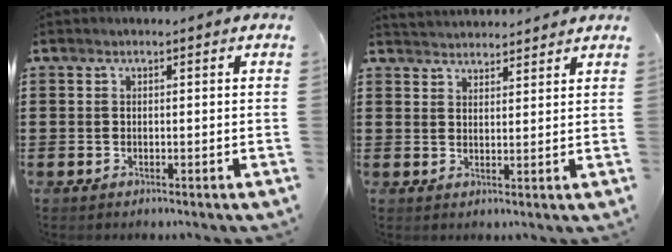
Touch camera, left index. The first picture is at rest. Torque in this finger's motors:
{"motor_torque": [0.14, -0.14, 0.07, 0.04]}